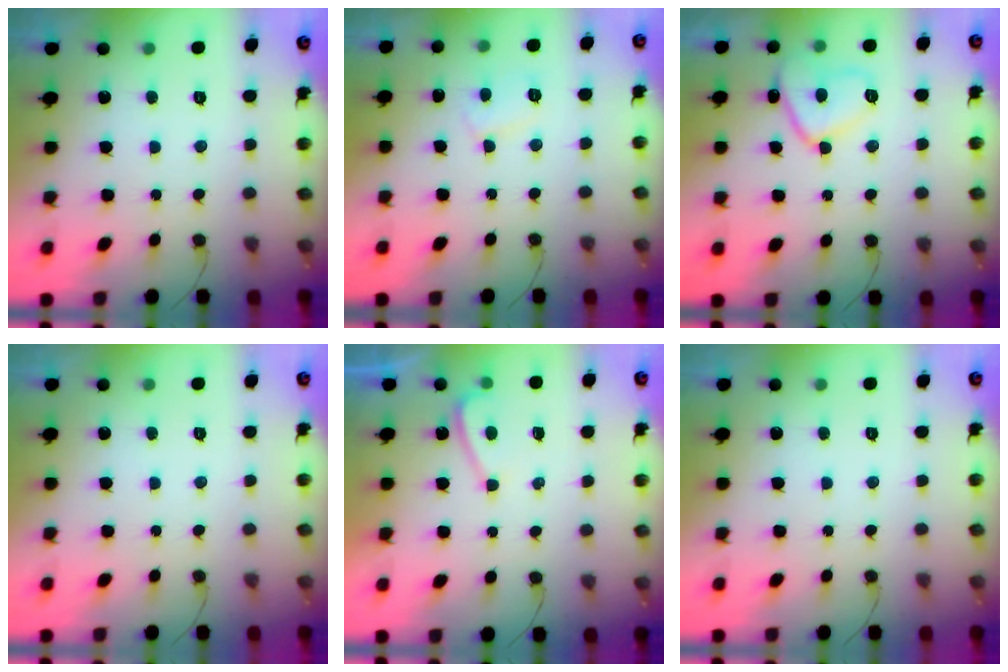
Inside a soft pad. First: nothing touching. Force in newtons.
{"total": 5.4, "press": 5.4, "slide": 0.4}
{"total": 11.4, "press": 11.3, "slide": 1.3}
{"total": 0.0}
{"total": 3.5, "press": 3.1, "slide": 1.6}
{"total": 0.0}